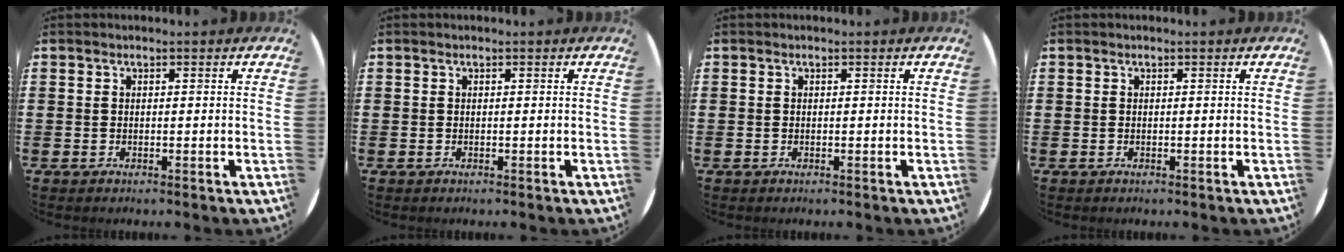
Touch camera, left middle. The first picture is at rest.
{"total": 0.0}
{"total": 0.0}
{"total": 0.0}